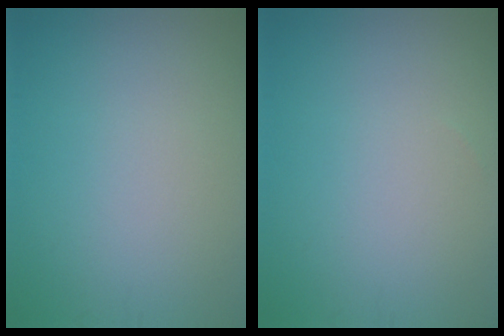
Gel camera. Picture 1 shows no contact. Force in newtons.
{"total": 0.0}